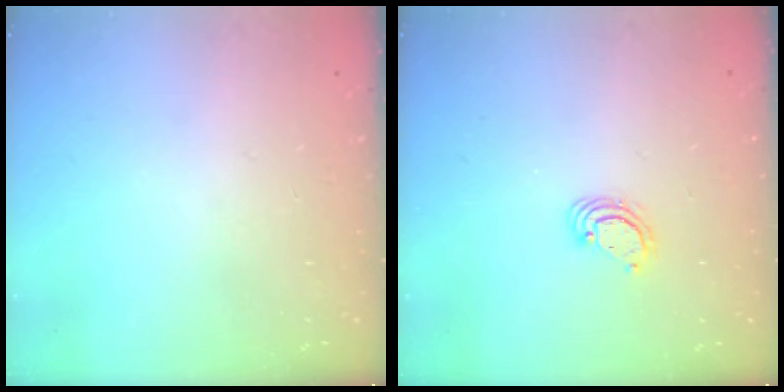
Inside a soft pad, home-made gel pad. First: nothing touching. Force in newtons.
{"total": 3.9, "press": 3.8, "slide": 0.4}